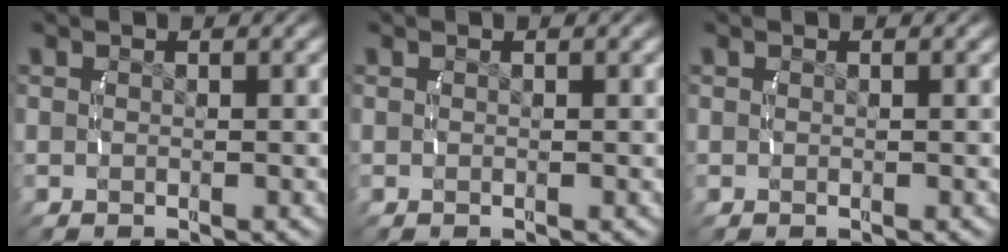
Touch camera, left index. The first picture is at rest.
{"total": 0.0}
{"total": 0.0}